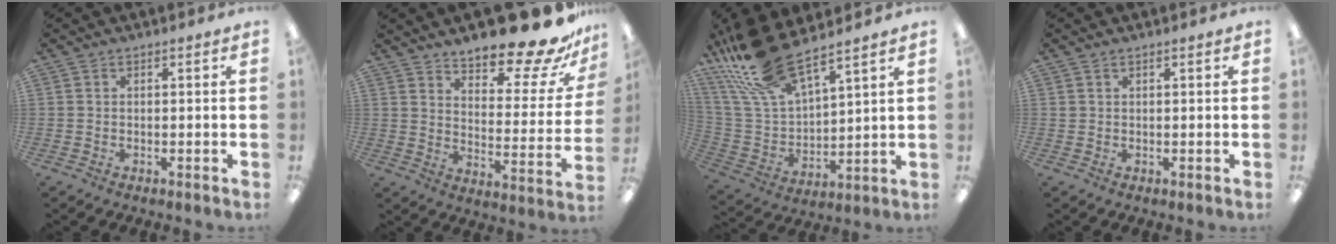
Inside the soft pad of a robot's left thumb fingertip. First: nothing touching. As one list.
[{"total": 18.0, "force": [14.9, 5.1, 8.6], "torque": [-0.107, -0.114, 0.242]}, {"total": 19.6, "force": [15.1, 6.3, 10.8], "torque": [-0.238, -0.079, 0.273]}, {"total": 0.6, "force": [0.4, 0.3, 0.2], "torque": [-0.005, 0.002, 0.007]}]